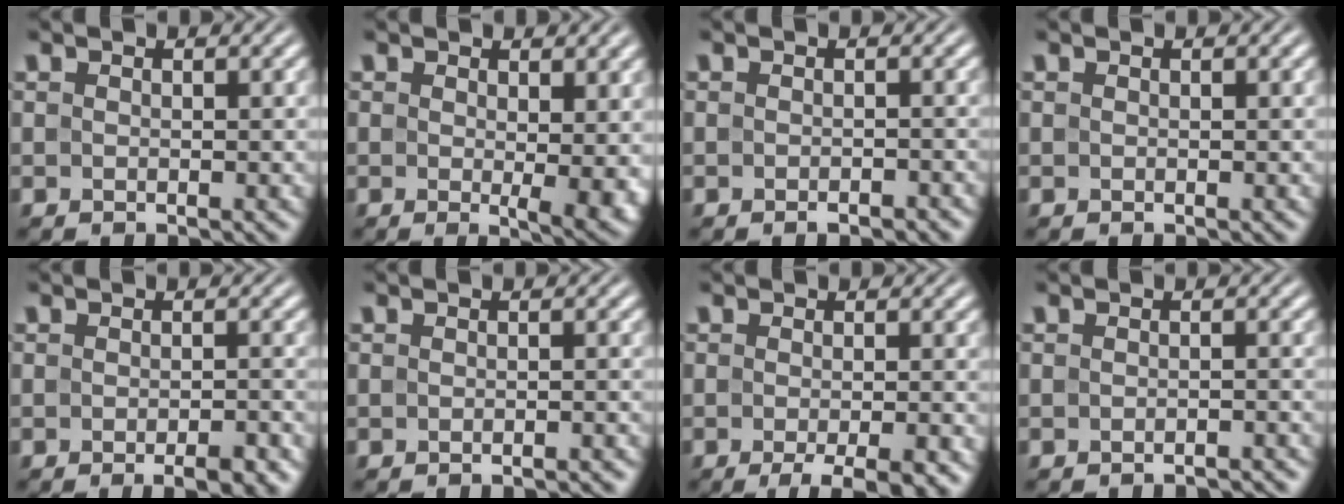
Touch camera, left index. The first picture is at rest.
{"total": 3.8, "force": [0.4, 1.1, 3.6], "torque": [-0.046, -0.015, 0.010]}
{"total": 1.1, "force": [-0.8, 0.4, 0.7], "torque": [-0.010, -0.002, -0.011]}
{"total": 0.0}
{"total": 2.8, "force": [-1.6, 0.5, 2.2], "torque": [-0.031, -0.002, -0.023]}
{"total": 1.5, "force": [-1.4, 0.2, 0.6], "torque": [0.003, 0.005, -0.016]}
{"total": 5.0, "force": [-2.5, 1.2, 4.1], "torque": [-0.051, -0.003, -0.032]}
{"total": 2.0, "force": [-1.9, 0.2, 0.5], "torque": [0.003, 0.006, -0.022]}